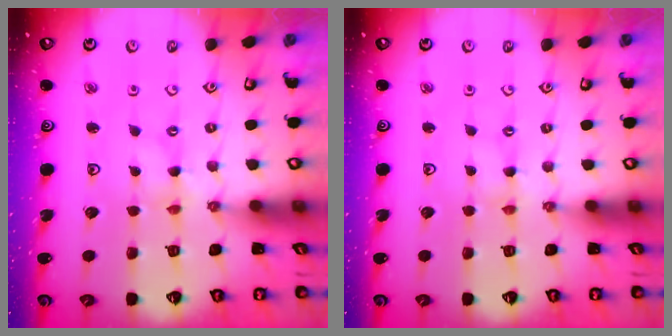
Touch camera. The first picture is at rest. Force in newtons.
{"total": 0.6, "press": 0.6, "slide": 0.1}